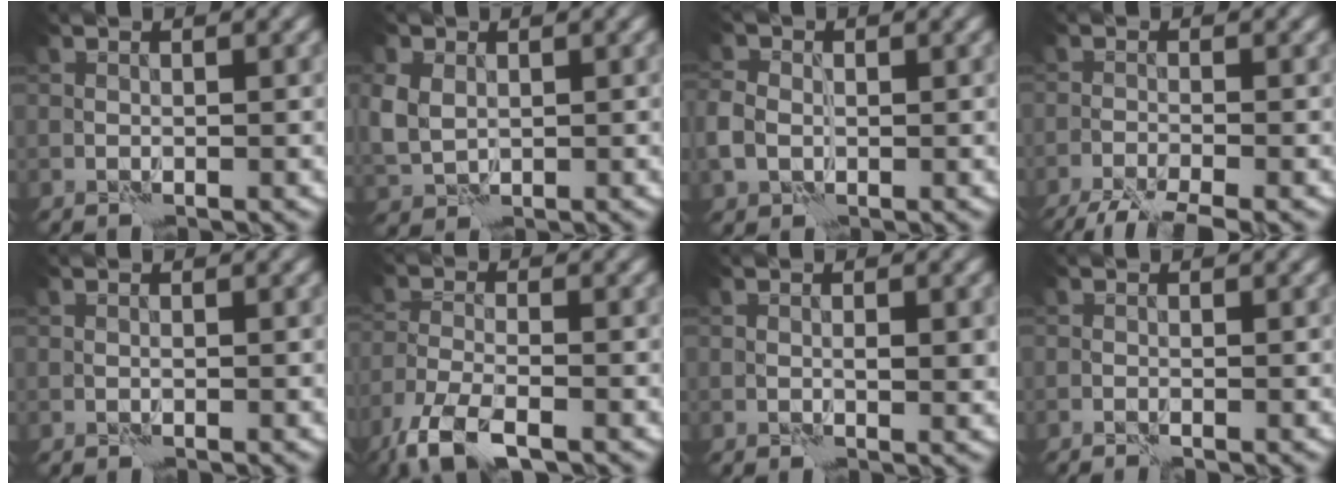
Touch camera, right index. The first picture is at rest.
{"total": 3.2, "force": [0.8, 2.5, 1.9], "torque": [-0.056, -0.002, 0.018]}
{"total": 2.7, "force": [-0.2, 2.1, 1.6], "torque": [-0.045, -0.005, -0.004]}
{"total": 5.4, "force": [-4.5, 0.7, 3.0], "torque": [-0.053, -0.027, -0.080]}
{"total": 0.0}
{"total": 6.0, "force": [-4.3, 1.6, 3.8], "torque": [-0.077, -0.013, -0.091]}
{"total": 1.4, "force": [0.2, 0.5, 1.3], "torque": [-0.018, -0.005, 0.003]}
{"total": 0.7, "force": [-0.5, -0.2, 0.5], "torque": [-0.016, -0.002, -0.010]}